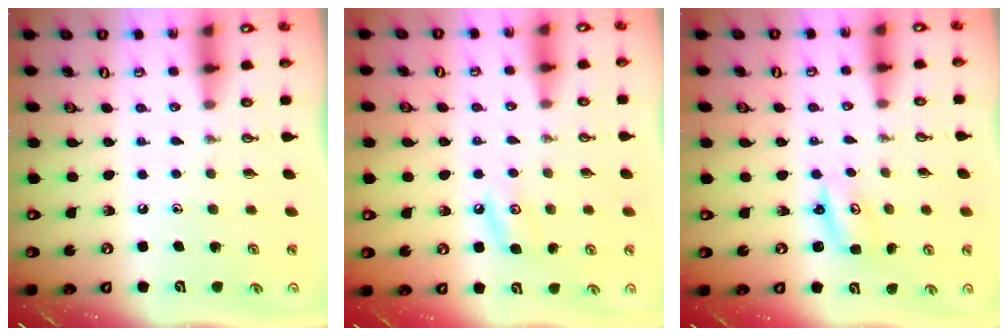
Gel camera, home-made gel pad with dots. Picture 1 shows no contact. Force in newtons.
{"total": 6.3, "press": 6.3, "slide": 0.8}
{"total": 2.6, "press": 2.6, "slide": 0.2}